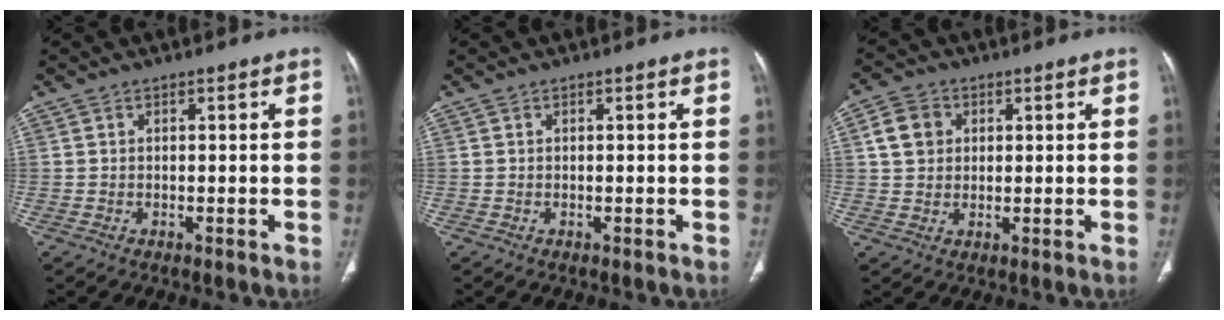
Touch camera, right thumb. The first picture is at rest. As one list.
[{"total": 0.0}, {"total": 5.9, "force": [1.6, 4.9, 2.8], "torque": [-0.034, 0.002, 0.027]}]